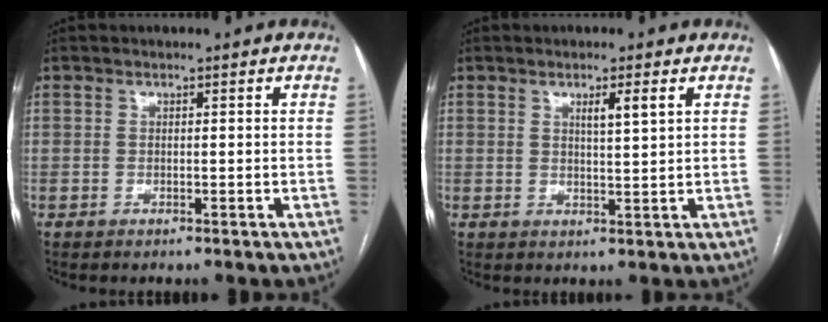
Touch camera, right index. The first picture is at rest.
{"total": 3.1, "force": [1.4, -0.1, 2.7], "torque": [-0.046, -0.001, 0.024]}